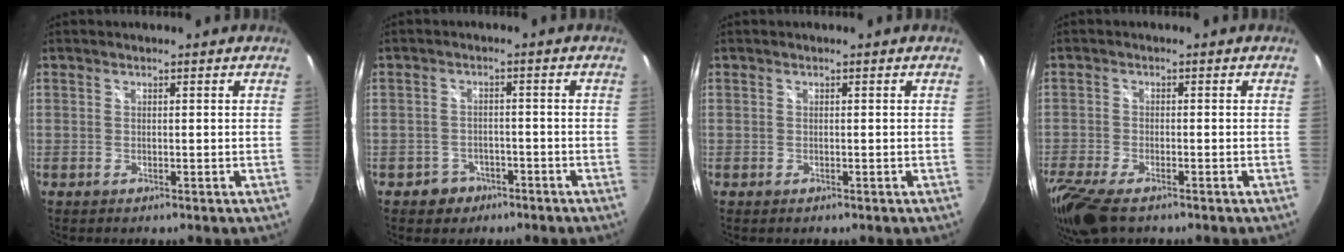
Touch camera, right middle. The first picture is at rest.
{"total": 4.1, "force": [-2.5, 3.2, 0.5], "torque": [-0.022, 0.011, -0.032]}
{"total": 0.0}
{"total": 10.3, "force": [-7.3, 3.5, 6.3], "torque": [-0.155, -0.048, -0.141]}